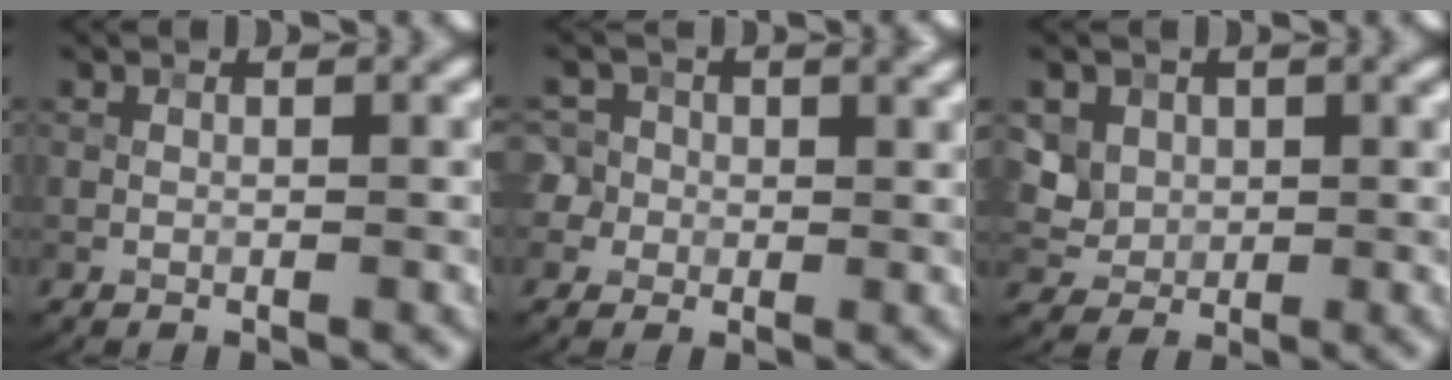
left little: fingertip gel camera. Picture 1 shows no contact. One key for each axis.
{"total": 5.2, "fx": 1.3, "fy": 4.6, "fz": 2.0, "tx": -0.024, "ty": 0.035, "tz": -0.007}
{"total": 5.8, "fx": 2.3, "fy": 4.7, "fz": 2.5, "tx": -0.058, "ty": 0.010, "tz": 0.033}